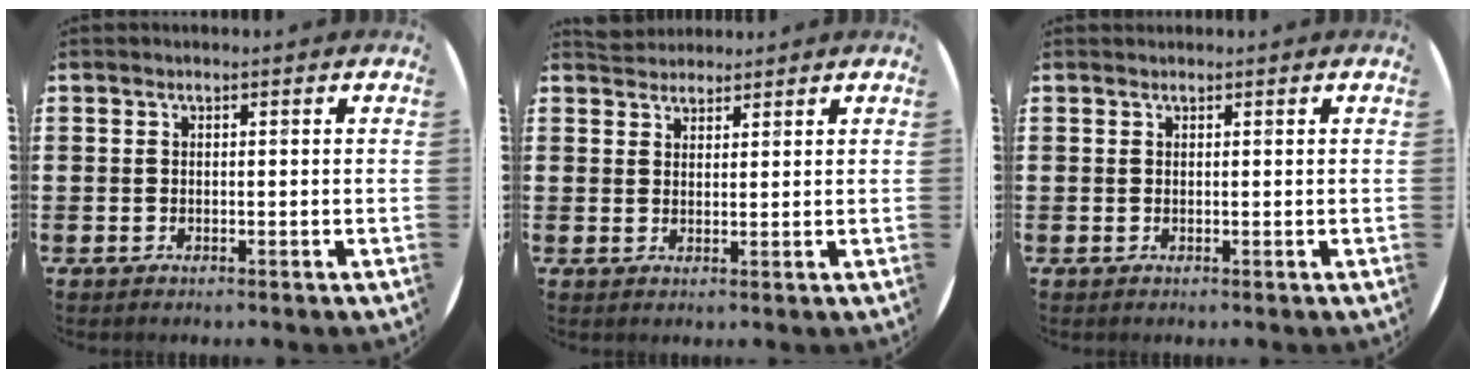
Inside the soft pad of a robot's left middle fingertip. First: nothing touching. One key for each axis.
{"total": 2.4, "fx": 2.3, "fy": 0.7, "fz": -0.2, "tx": -0.001, "ty": 0.002, "tz": 0.046}
{"total": 0.0}